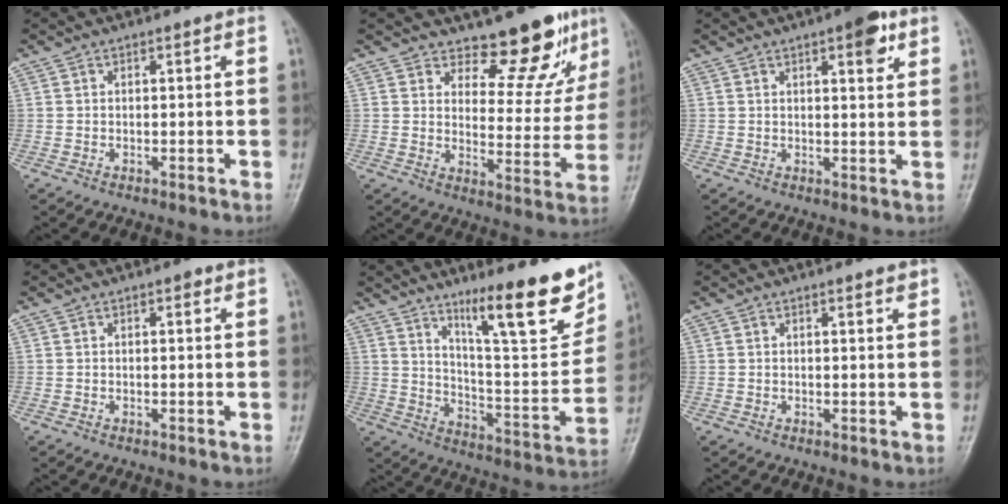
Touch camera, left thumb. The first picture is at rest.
{"total": 10.9, "force": [9.0, 4.2, 4.5], "torque": [-0.017, -0.081, 0.125]}
{"total": 5.8, "force": [3.1, 1.9, 4.5], "torque": [-0.046, -0.011, 0.037]}
{"total": 0.9, "force": [0.4, 0.4, 0.6], "torque": [-0.004, 0.001, 0.003]}
{"total": 18.4, "force": [12.2, 3.4, 13.4], "torque": [-0.161, -0.080, 0.196]}
{"total": 1.2, "force": [0.9, 0.3, 0.8], "torque": [-0.010, -0.005, 0.012]}